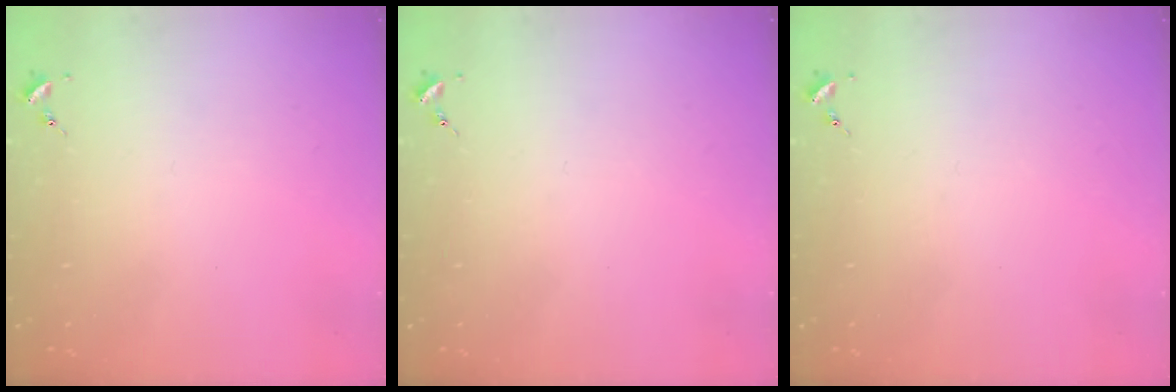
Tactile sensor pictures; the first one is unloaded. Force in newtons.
{"total": 0.0}
{"total": 0.0}